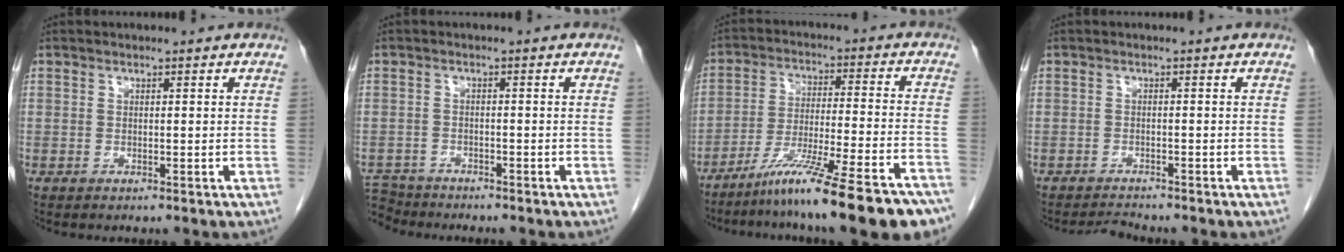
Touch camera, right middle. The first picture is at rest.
{"total": 5.5, "force": [-5.2, 1.8, 0.0], "torque": [-0.003, -0.002, -0.094]}
{"total": 19.8, "force": [-15.2, 0.7, 12.6], "torque": [-0.153, -0.012, -0.240]}
{"total": 1.9, "force": [-1.9, -0.3, -0.1], "torque": [-0.001, -0.012, -0.029]}